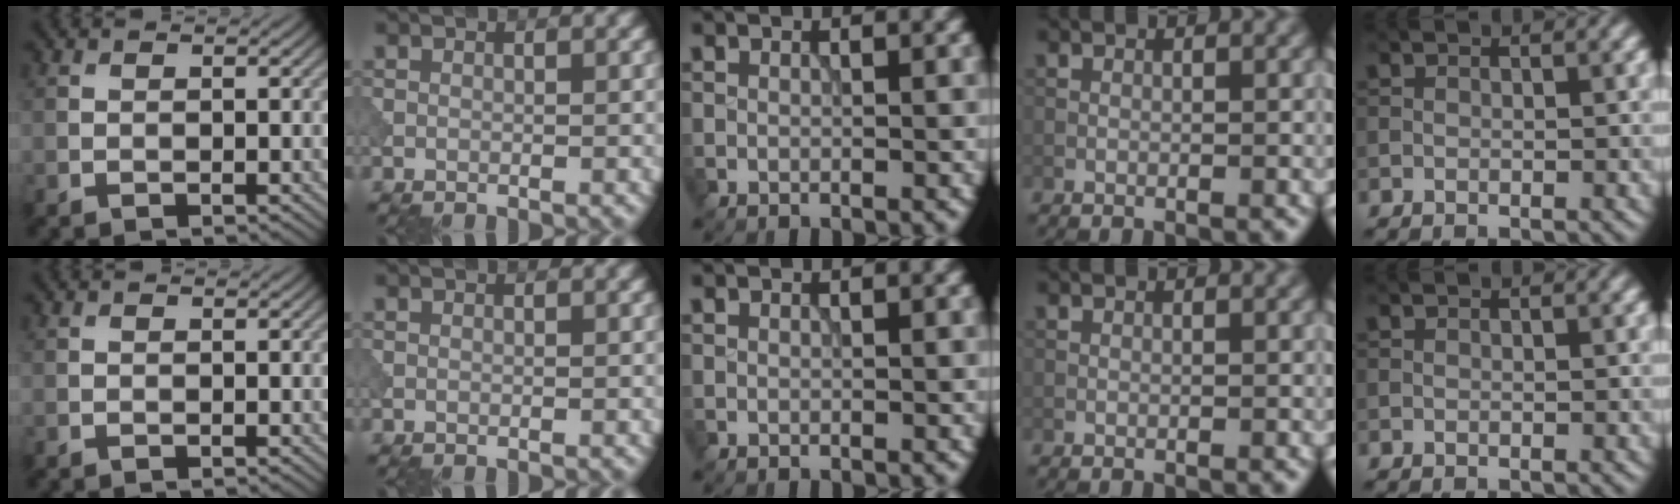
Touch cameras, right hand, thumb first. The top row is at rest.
{}